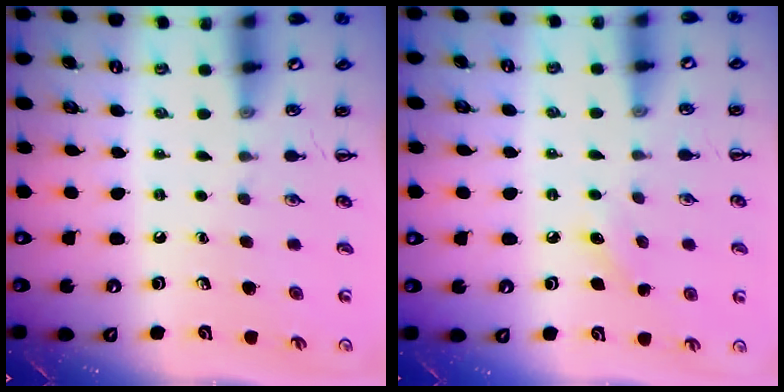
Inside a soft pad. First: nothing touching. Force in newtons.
{"total": 6.3, "press": 6.1, "slide": 1.7}